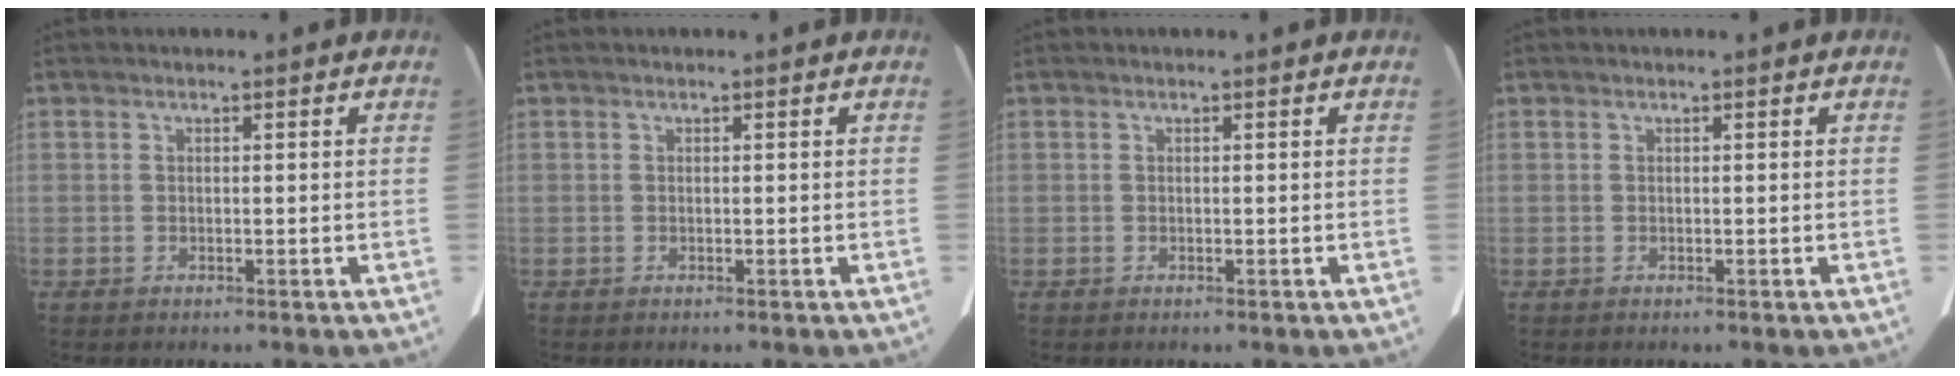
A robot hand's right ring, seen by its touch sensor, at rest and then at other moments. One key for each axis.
{"total": 0.0}
{"total": 0.0}
{"total": 0.0}